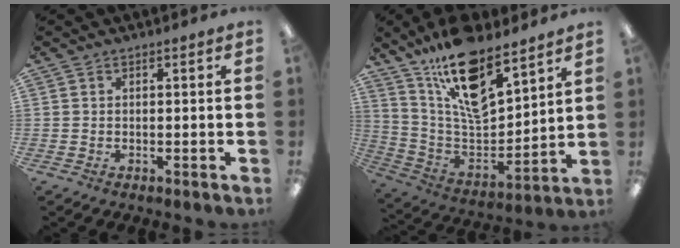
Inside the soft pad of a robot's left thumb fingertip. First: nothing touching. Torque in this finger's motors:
{"motor_torque": [0.64, 0.55, 1.37, -1.40, 0.19]}